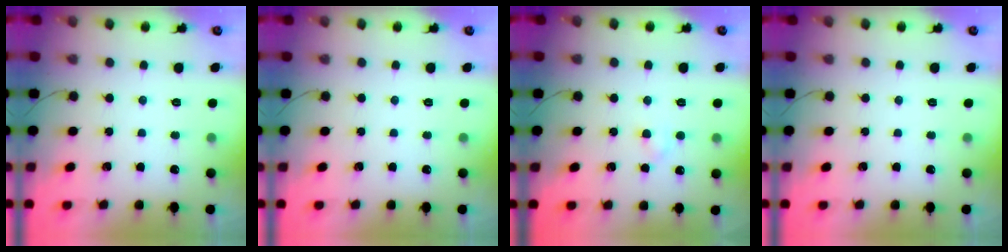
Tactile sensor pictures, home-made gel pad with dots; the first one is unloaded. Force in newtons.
{"total": 0.0}
{"total": 2.0, "press": 1.9, "slide": 0.8}
{"total": 0.0}